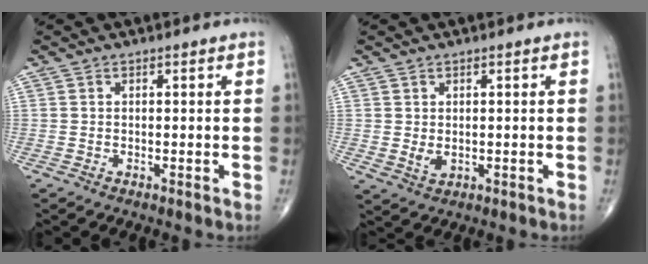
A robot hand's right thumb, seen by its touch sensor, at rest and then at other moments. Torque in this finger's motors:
{"motor_torque": [2.09, 2.00, -0.21, -0.15, 0.01]}